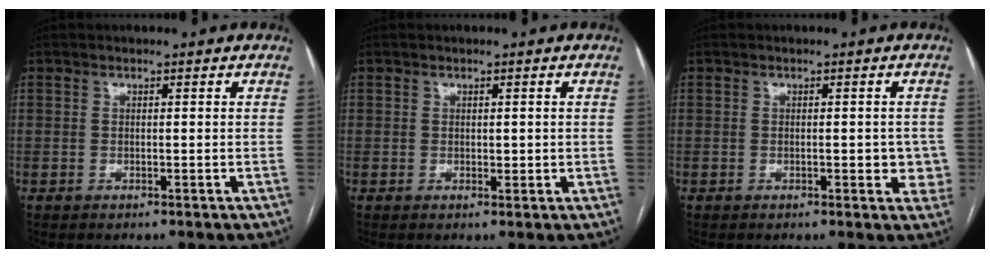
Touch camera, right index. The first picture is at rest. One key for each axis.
{"total": 1.4, "fx": 0.2, "fy": 1.0, "fz": 0.9, "tx": -0.012, "ty": -0.002, "tz": 0.005}
{"total": 4.0, "fx": -0.4, "fy": 2.1, "fz": 3.4, "tx": -0.026, "ty": 0.003, "tz": -0.004}